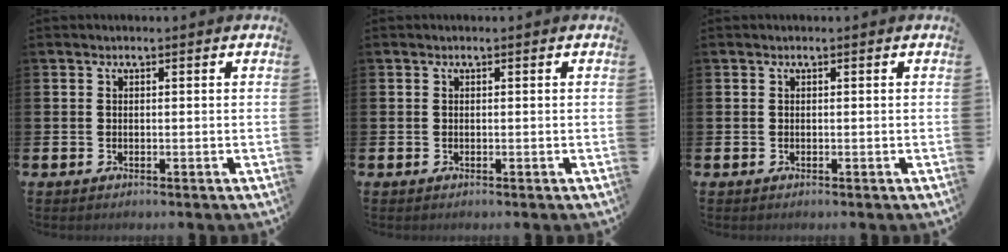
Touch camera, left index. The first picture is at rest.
{"total": 0.0}
{"total": 0.0}